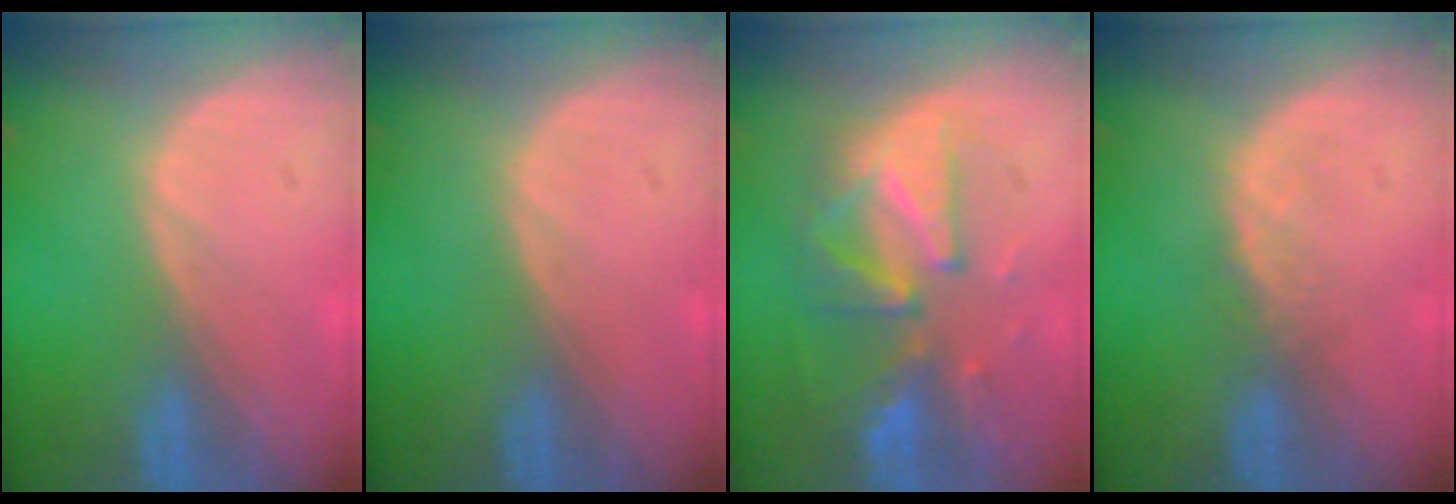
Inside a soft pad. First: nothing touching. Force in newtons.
{"total": 0.0}
{"total": 9.9, "press": 8.8, "slide": 4.7}
{"total": 1.4, "press": 1.4, "slide": 0.2}